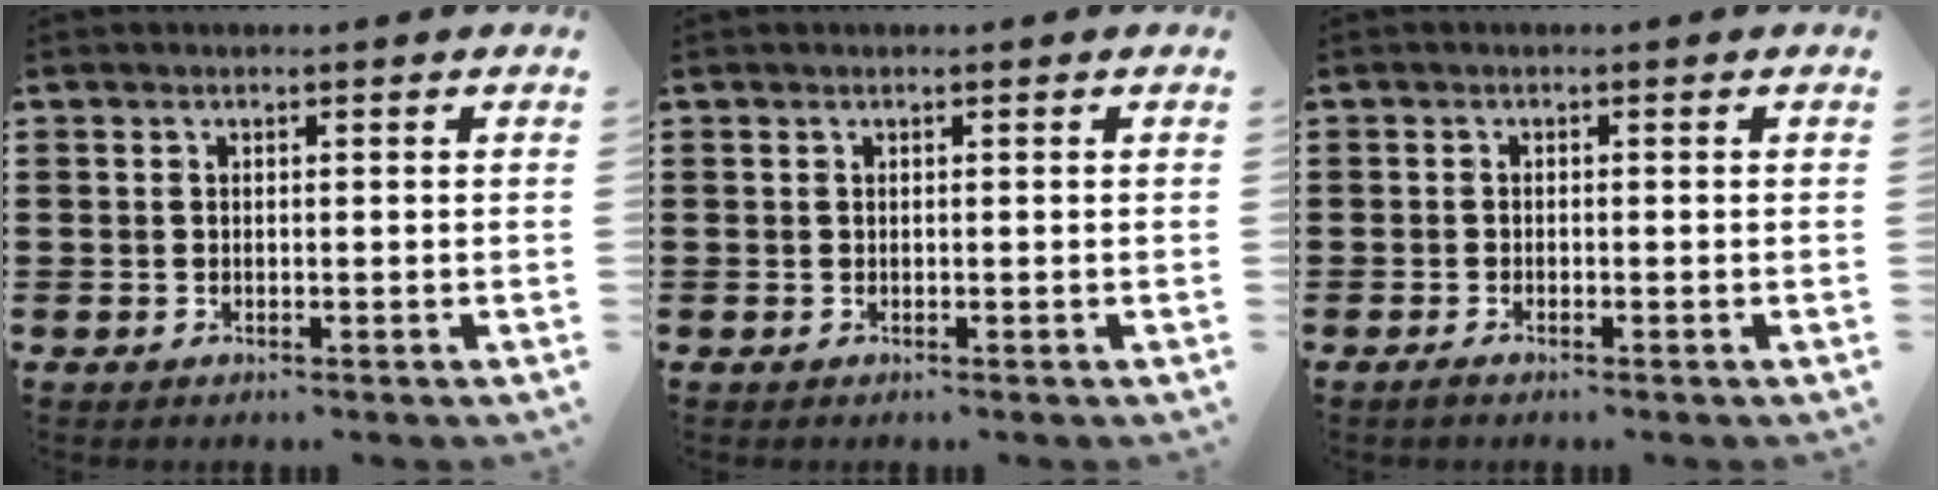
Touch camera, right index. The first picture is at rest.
{"total": 0.0}
{"total": 0.7, "force": [-0.5, 0.1, 0.4], "torque": [-0.009, -0.005, -0.009]}